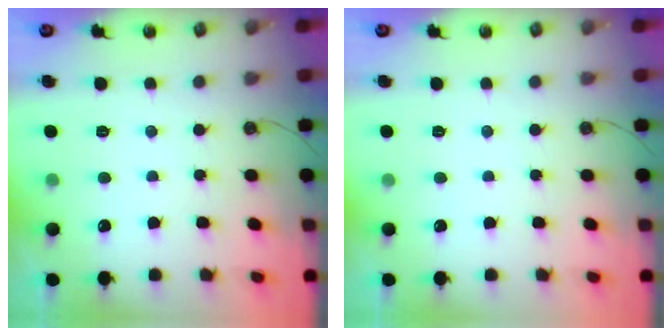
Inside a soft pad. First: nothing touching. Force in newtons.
{"total": 0.0}